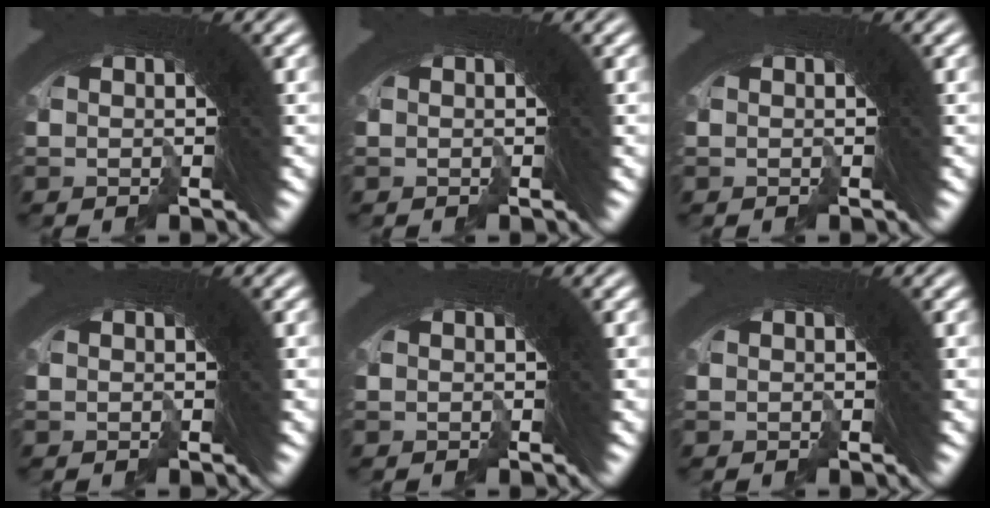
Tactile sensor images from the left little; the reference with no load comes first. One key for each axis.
{"total": 0.0}
{"total": 0.0}
{"total": 0.0}
{"total": 0.0}
{"total": 0.0}